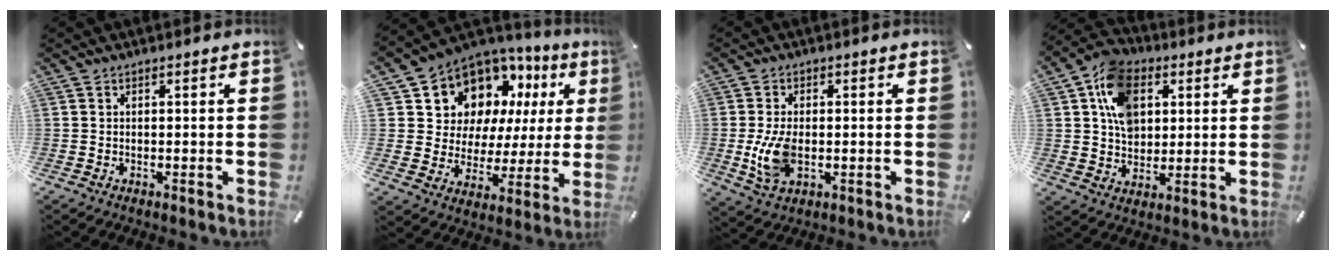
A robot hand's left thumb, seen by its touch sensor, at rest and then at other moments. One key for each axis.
{"total": 11.7, "fx": 7.3, "fy": 8.6, "fz": 2.8, "tx": -0.056, "ty": -0.074, "tz": 0.136}
{"total": 8.4, "fx": -0.9, "fy": 5.2, "fz": 6.6, "tx": -0.147, "ty": -0.009, "tz": -0.019}
{"total": 12.2, "fx": 3.8, "fy": 9.6, "fz": 6.6, "tx": -0.117, "ty": 0.005, "tz": 0.073}